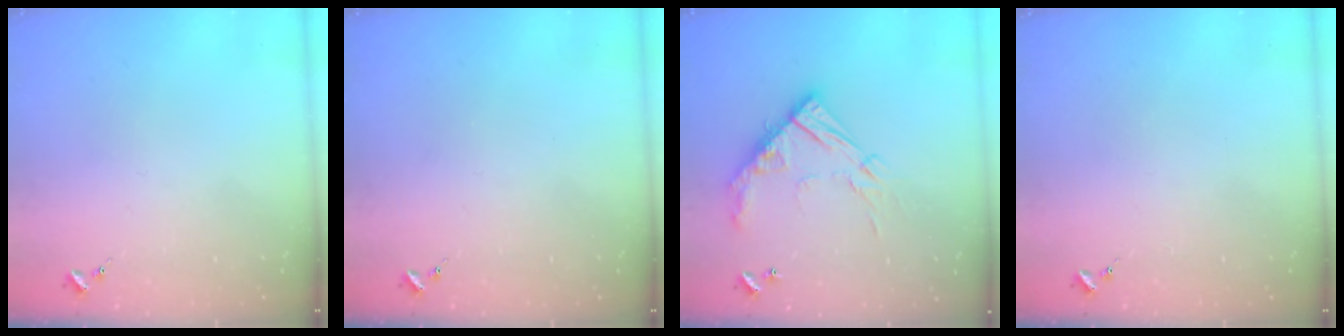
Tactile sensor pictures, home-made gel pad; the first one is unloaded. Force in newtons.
{"total": 0.0}
{"total": 16.5, "press": 16.5, "slide": 1.5}
{"total": 0.0}